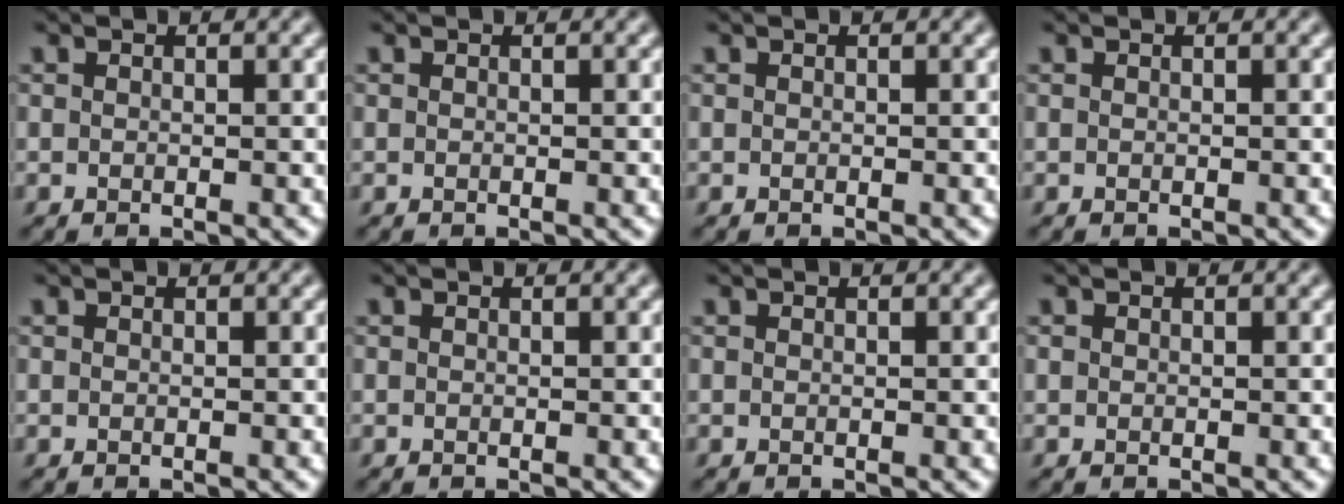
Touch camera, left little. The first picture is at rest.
{"total": 0.0}
{"total": 0.0}
{"total": 0.0}
{"total": 0.0}
{"total": 0.0}
{"total": 0.0}
{"total": 0.0}